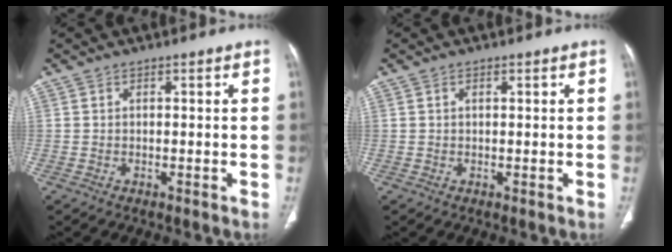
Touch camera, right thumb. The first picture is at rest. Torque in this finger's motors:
{"motor_torque": [-0.12, -0.11, -0.04, 0.23, 0.04]}